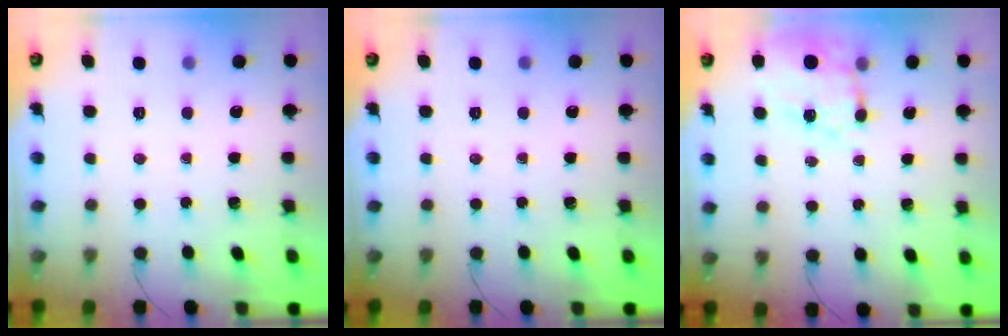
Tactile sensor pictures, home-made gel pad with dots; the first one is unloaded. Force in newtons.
{"total": 0.0}
{"total": 15.3, "press": 15.0, "slide": 2.9}